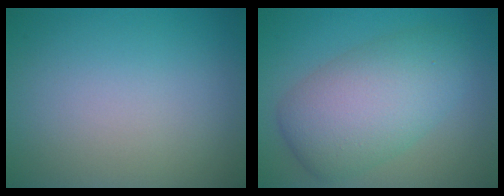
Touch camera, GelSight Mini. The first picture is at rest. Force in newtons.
{"total": 7.4, "press": 7.4, "slide": 0.1}